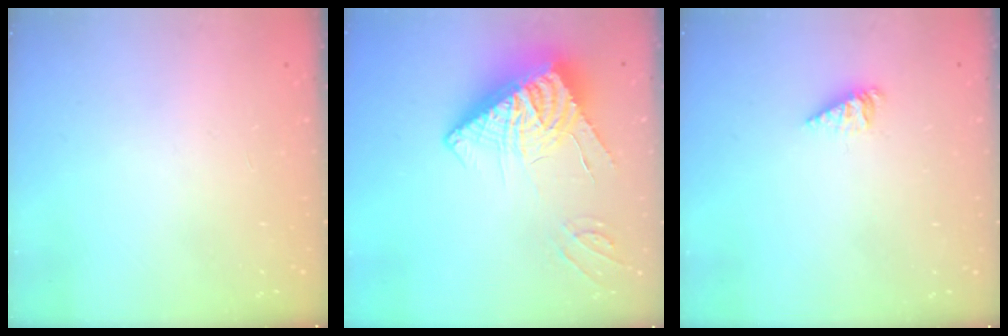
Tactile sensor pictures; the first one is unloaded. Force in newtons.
{"total": 13.5, "press": 13.3, "slide": 2.0}
{"total": 2.8, "press": 2.8, "slide": 0.4}